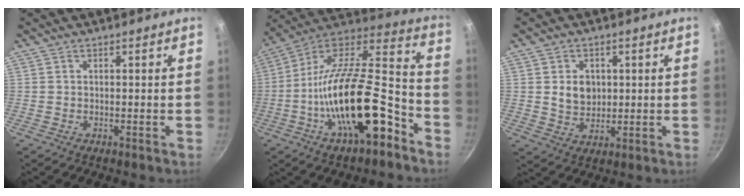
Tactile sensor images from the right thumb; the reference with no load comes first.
{"total": 26.3, "force": [-10.5, 10.5, 21.8], "torque": [-0.338, 0.060, -0.186]}
{"total": 6.0, "force": [1.0, 4.8, 3.5], "torque": [-0.036, -0.009, 0.020]}